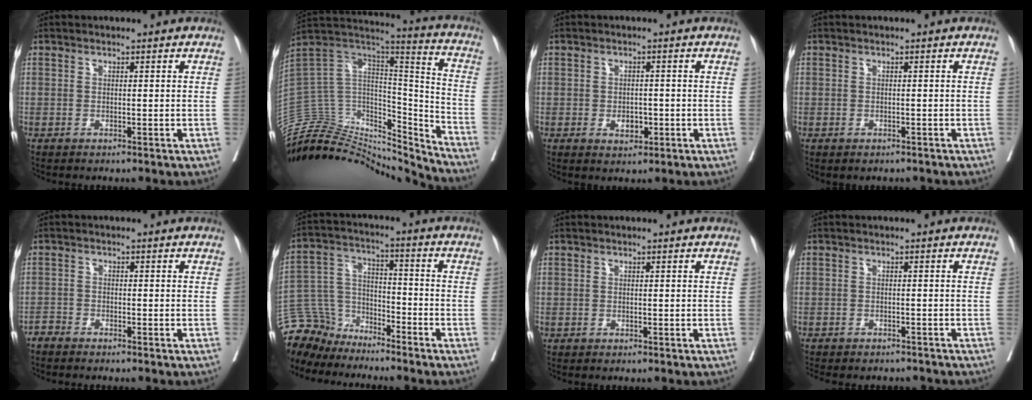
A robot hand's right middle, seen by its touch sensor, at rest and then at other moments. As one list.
[{"total": 27.5, "force": [-26.0, 7.2, 5.5], "torque": [-0.127, 0.041, -0.412]}, {"total": 2.7, "force": [-0.9, 1.8, 1.9], "torque": [-0.024, 0.003, -0.007]}, {"total": 1.0, "force": [-0.8, 0.6, 0.2], "torque": [-0.006, 0.000, -0.011]}, {"total": 1.5, "force": [-1.5, 0.1, 0.1], "torque": [0.002, 0.000, -0.032]}, {"total": 9.9, "force": [-9.1, 3.7, -0.5], "torque": [0.001, 0.030, -0.182]}, {"total": 0.0}, {"total": 7.8, "force": [-7.1, 2.5, 2.2], "torque": [-0.033, -0.003, -0.088]}]